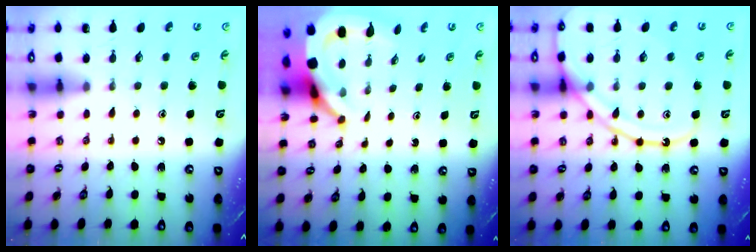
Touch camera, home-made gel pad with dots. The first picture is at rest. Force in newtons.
{"total": 6.7, "press": 6.6, "slide": 0.8}
{"total": 13.4, "press": 13.3, "slide": 1.3}